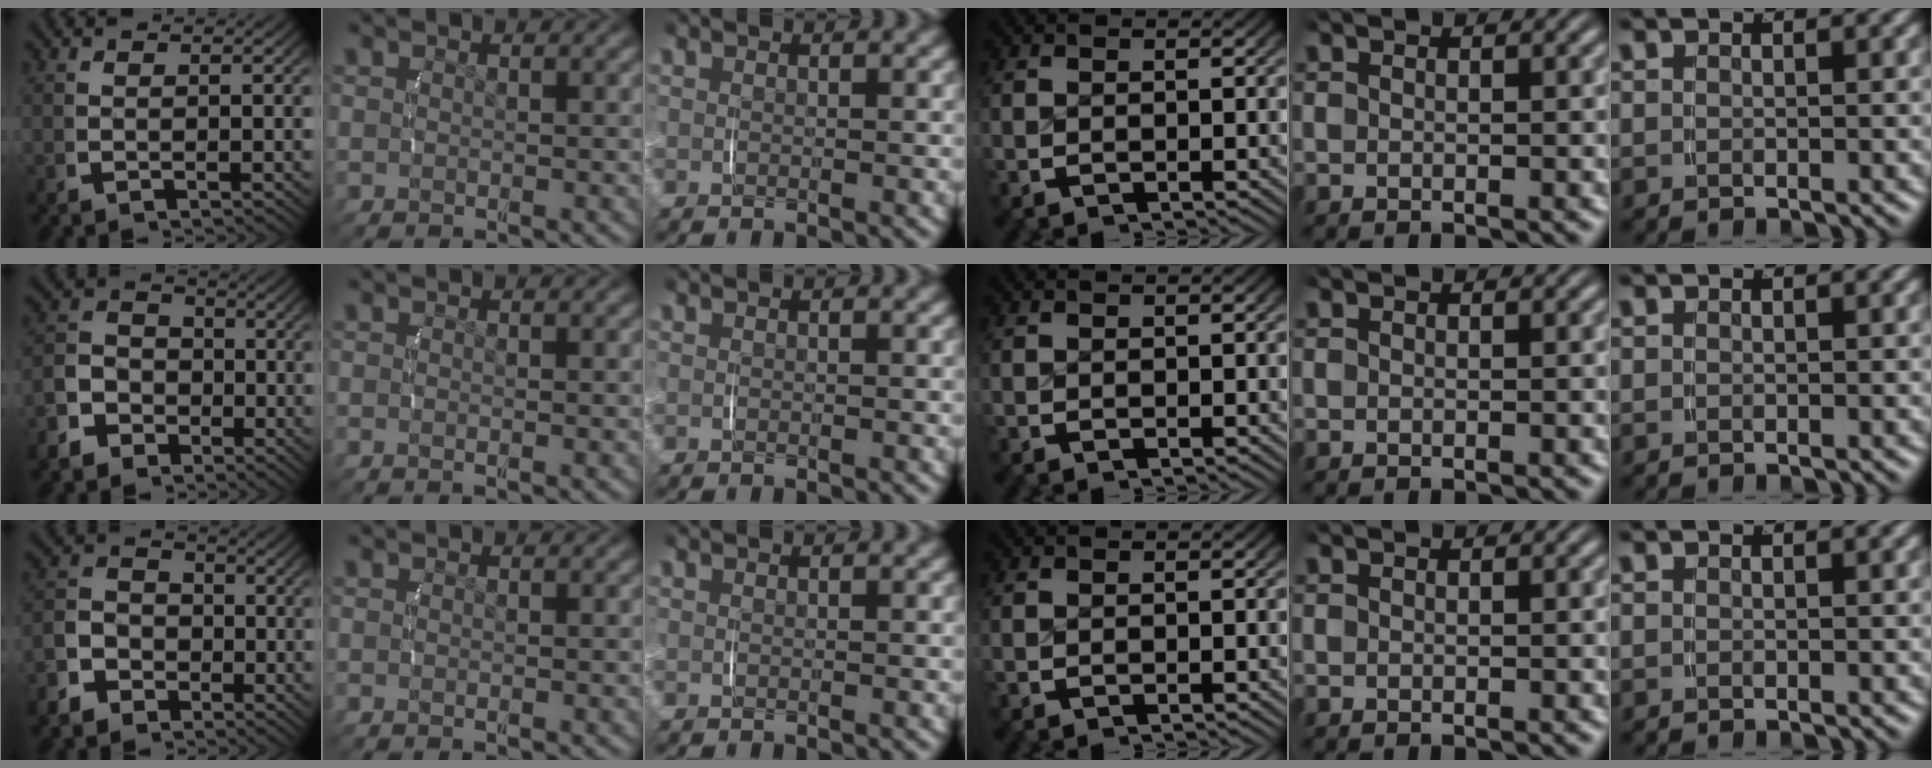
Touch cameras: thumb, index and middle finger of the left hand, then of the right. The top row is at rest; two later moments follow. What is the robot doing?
{"motion": "lift_and_place", "object": "napkin"}